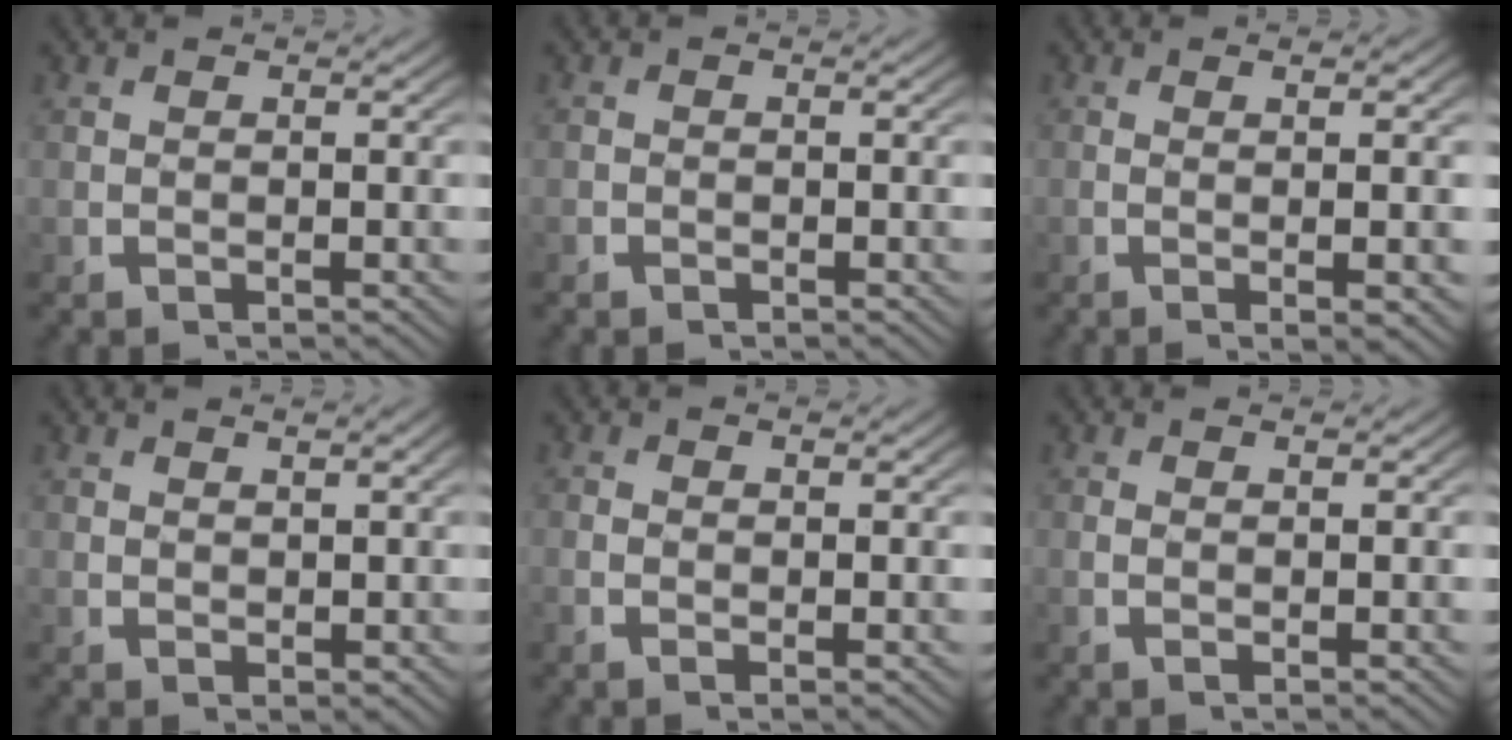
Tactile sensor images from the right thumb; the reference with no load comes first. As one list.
[{"total": 0.6, "force": [-0.6, 0.3, 0.0], "torque": [0.000, -0.006, -0.011]}, {"total": 3.9, "force": [-0.4, 0.2, 3.8], "torque": [-0.064, -0.006, 0.000]}, {"total": 1.1, "force": [1.0, 0.1, 0.5], "torque": [-0.003, -0.002, 0.027]}, {"total": 1.0, "force": [0.2, 0.1, 1.0], "torque": [-0.026, -0.006, 0.008]}, {"total": 1.2, "force": [0.5, -0.1, 1.1], "torque": [-0.026, -0.006, 0.015]}]